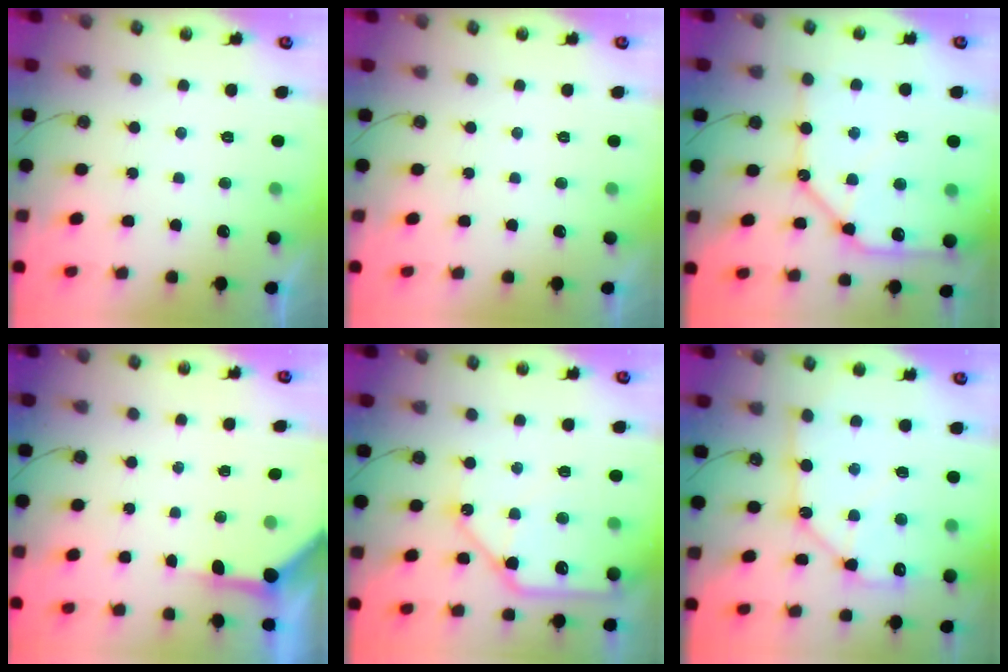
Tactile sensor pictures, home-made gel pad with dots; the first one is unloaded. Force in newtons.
{"total": 0.0}
{"total": 20.0, "press": 19.9, "slide": 2.3}
{"total": 6.5, "press": 6.5, "slide": 0.4}
{"total": 13.1, "press": 13.1, "slide": 0.8}
{"total": 13.5, "press": 13.5, "slide": 1.3}